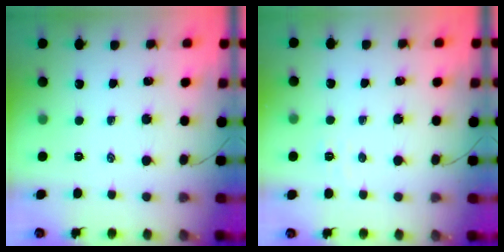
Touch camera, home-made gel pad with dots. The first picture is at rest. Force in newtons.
{"total": 3.6, "press": 3.5, "slide": 1.0}